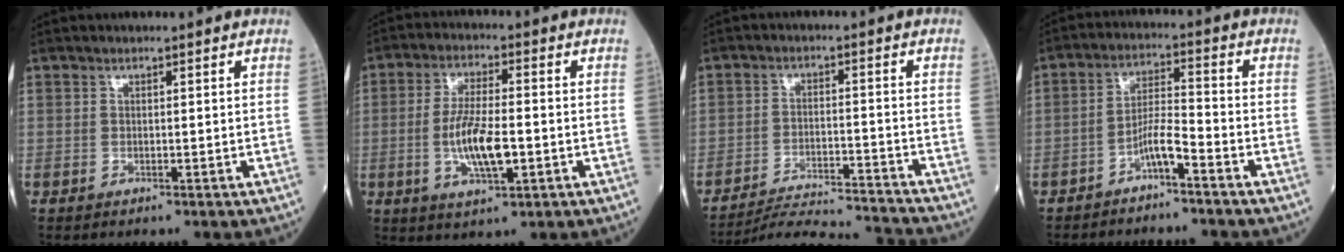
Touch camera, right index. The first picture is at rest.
{"total": 8.5, "force": [-1.6, 2.0, 8.1], "torque": [-0.161, -0.004, -0.030]}
{"total": 13.7, "force": [-13.5, -1.2, 2.3], "torque": [-0.032, -0.009, -0.205]}
{"total": 4.5, "force": [-3.1, 0.2, 3.2], "torque": [-0.061, 0.008, -0.061]}